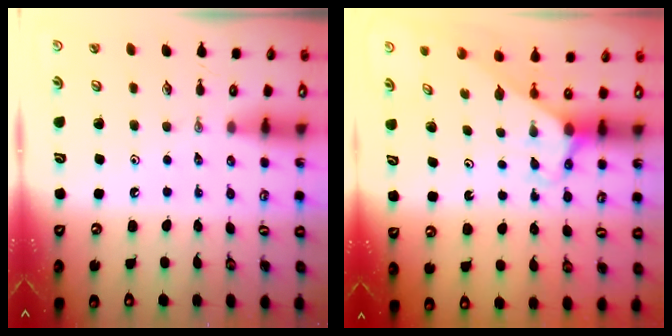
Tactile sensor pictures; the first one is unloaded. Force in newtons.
{"total": 2.5, "press": 2.5, "slide": 0.2}